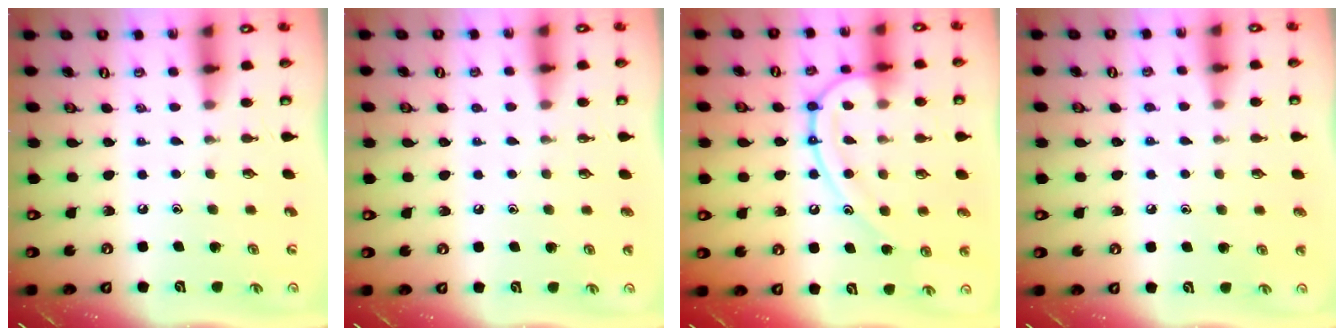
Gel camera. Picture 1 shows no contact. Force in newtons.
{"total": 1.1, "press": 1.1, "slide": 0.3}
{"total": 14.7, "press": 14.6, "slide": 1.4}
{"total": 3.9, "press": 3.8, "slide": 0.4}